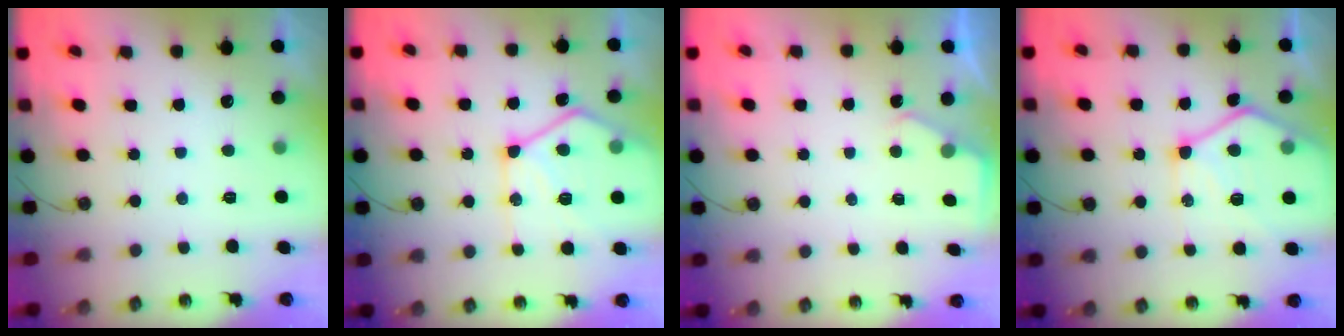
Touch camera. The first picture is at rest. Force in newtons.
{"total": 17.0, "press": 16.9, "slide": 1.7}
{"total": 1.8, "press": 1.7, "slide": 0.3}
{"total": 16.1, "press": 16.0, "slide": 1.5}